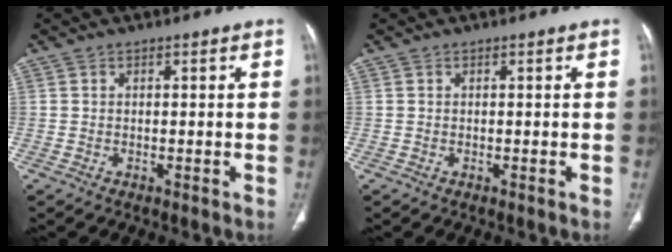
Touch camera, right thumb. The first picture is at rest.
{"total": 0.0}